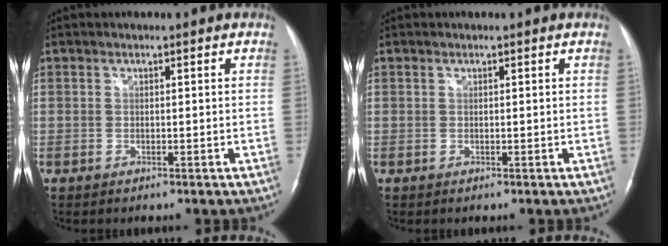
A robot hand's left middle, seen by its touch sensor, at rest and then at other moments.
{"total": 0.0}